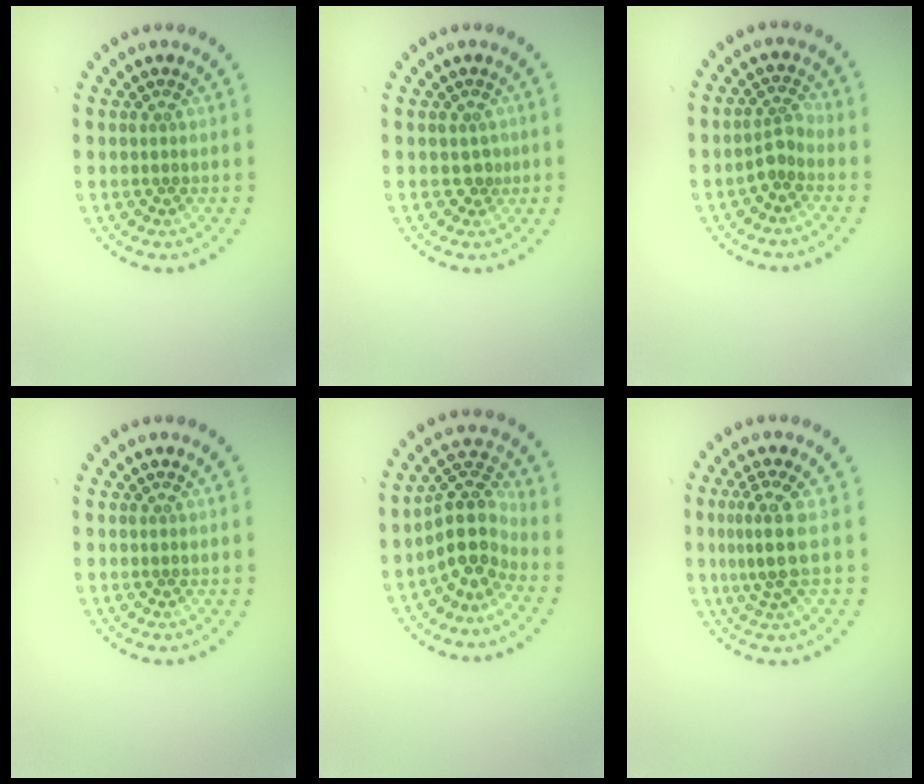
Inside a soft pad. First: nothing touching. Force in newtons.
{"total": 1.1, "press": 0.8, "slide": 0.7}
{"total": 1.9, "press": 1.4, "slide": 1.4}
{"total": 0.0}
{"total": 4.2, "press": 3.3, "slide": 2.7}
{"total": 2.9, "press": 2.4, "slide": 1.7}